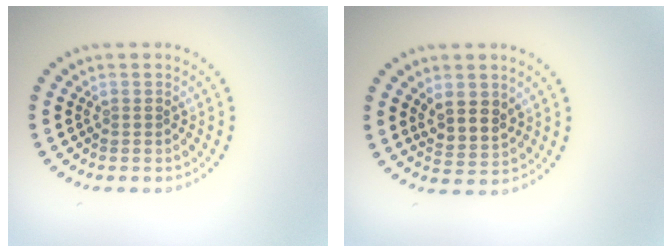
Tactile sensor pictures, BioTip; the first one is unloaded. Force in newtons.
{"total": 3.0, "press": 2.7, "slide": 1.2}